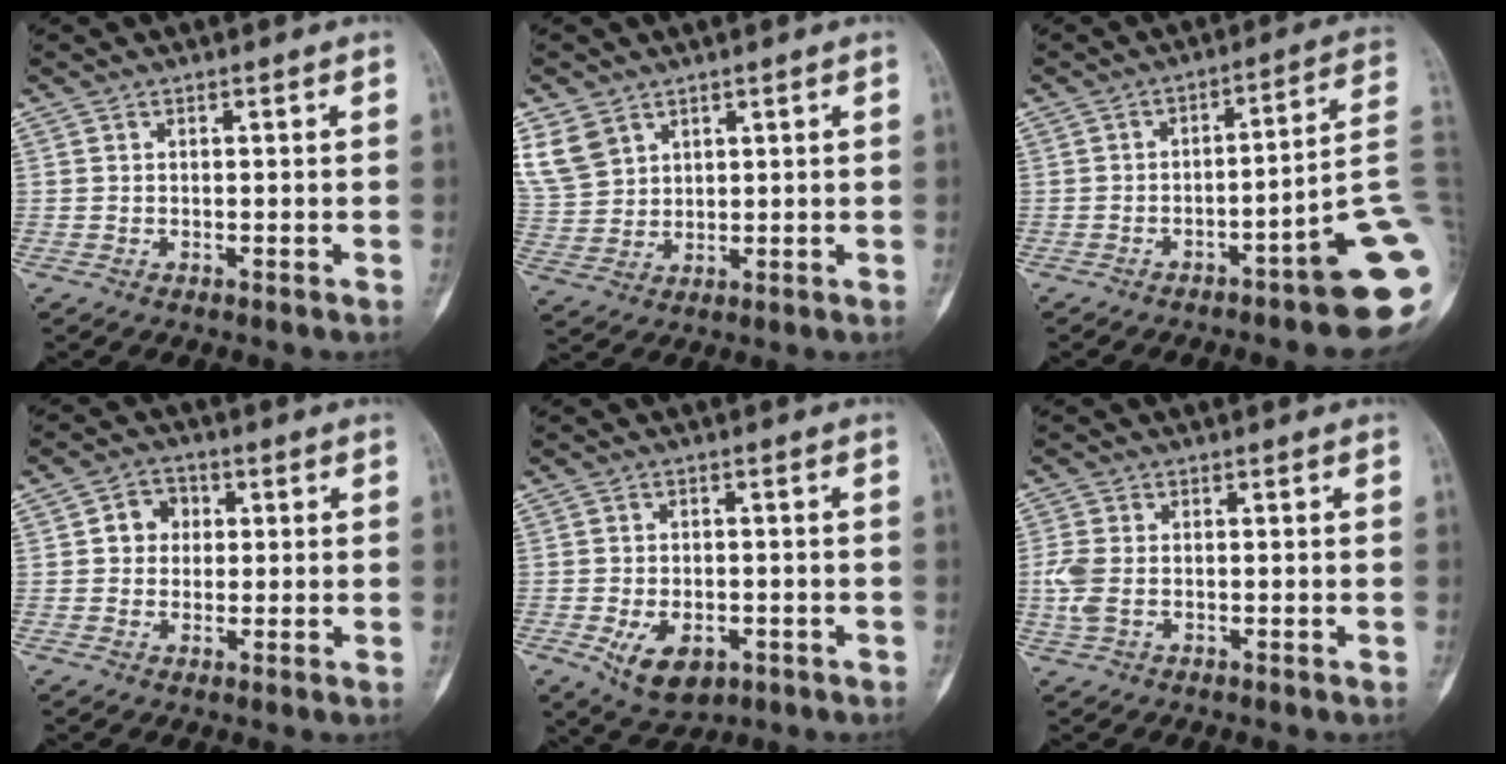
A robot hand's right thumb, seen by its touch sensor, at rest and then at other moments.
{"total": 7.5, "force": [4.3, 5.4, 2.9], "torque": [-0.048, -0.010, 0.102]}
{"total": 14.3, "force": [-5.1, 1.6, 13.2], "torque": [-0.130, 0.045, -0.070]}
{"total": 5.0, "force": [0.8, 4.4, 2.2], "torque": [-0.004, 0.007, 0.006]}
{"total": 7.8, "force": [-2.9, 4.9, 5.3], "torque": [-0.077, 0.004, -0.035]}
{"total": 4.1, "force": [-0.8, 2.1, 3.4], "torque": [-0.101, 0.004, -0.018]}